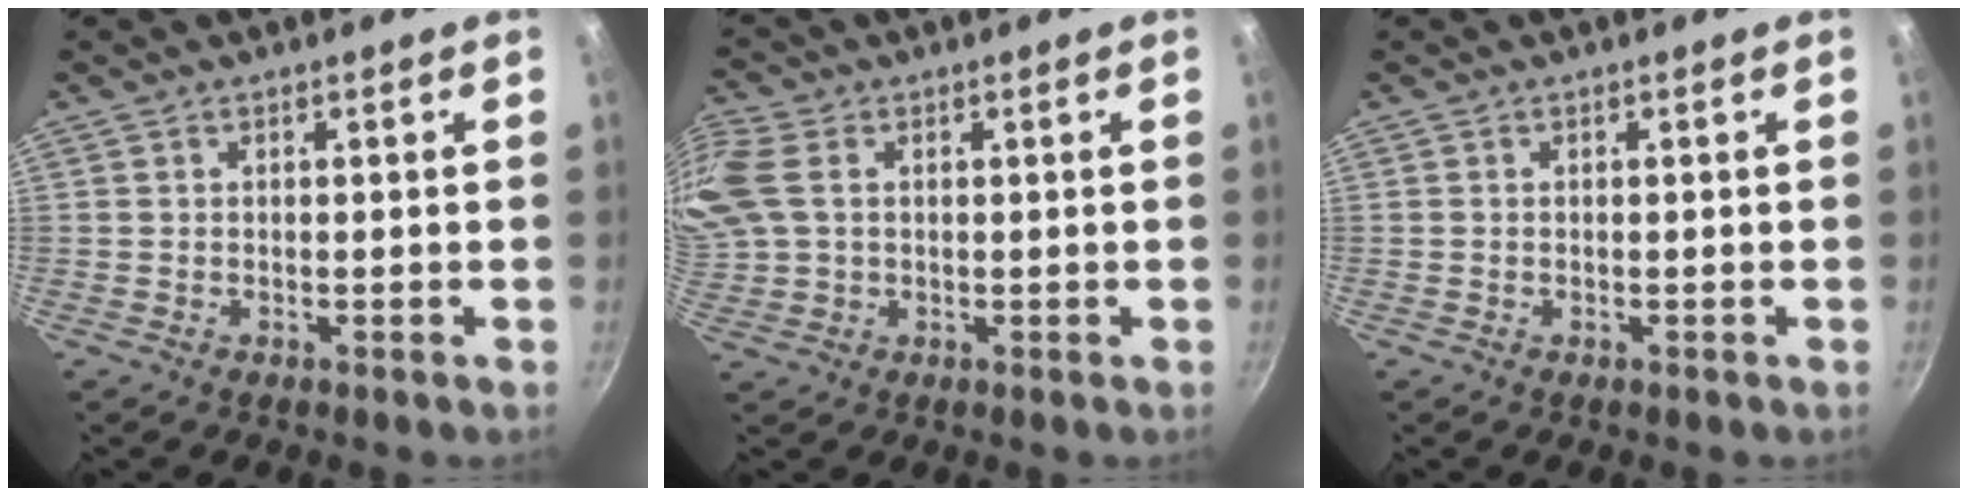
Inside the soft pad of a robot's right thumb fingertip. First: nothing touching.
{"total": 8.2, "force": [1.7, 5.9, 5.4], "torque": [-0.120, 0.012, 0.032]}
{"total": 0.0}